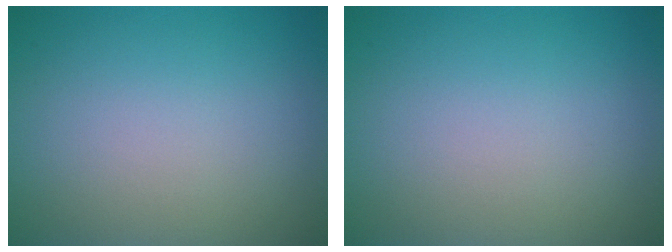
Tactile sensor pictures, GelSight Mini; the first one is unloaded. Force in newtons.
{"total": 0.0}